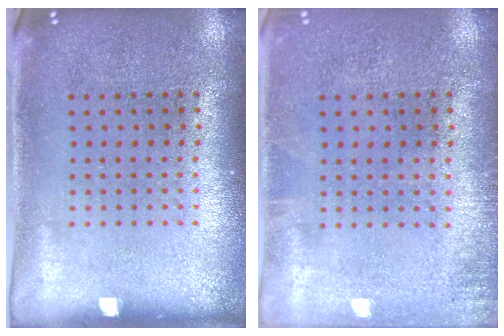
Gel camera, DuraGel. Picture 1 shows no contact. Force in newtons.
{"total": 0.9, "press": 0.9, "slide": 0.2}